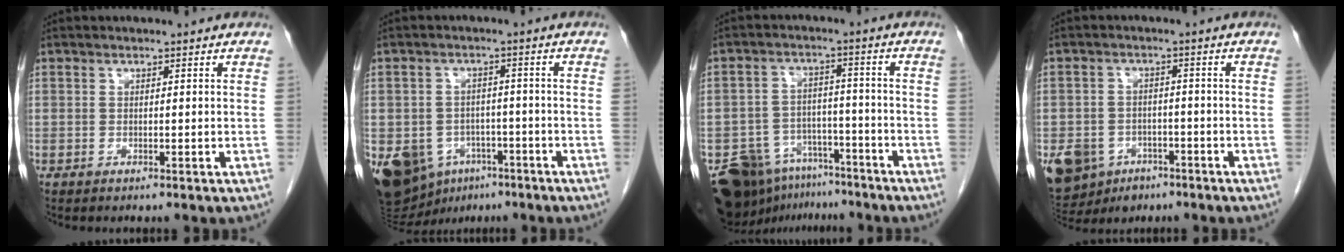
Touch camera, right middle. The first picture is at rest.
{"total": 15.8, "force": [-7.9, 11.4, 7.6], "torque": [-0.180, 0.003, -0.110]}
{"total": 12.2, "force": [-9.5, 6.8, 3.5], "torque": [-0.058, 0.026, -0.148]}
{"total": 11.6, "force": [-6.3, 8.7, 4.2], "torque": [-0.109, 0.003, -0.093]}